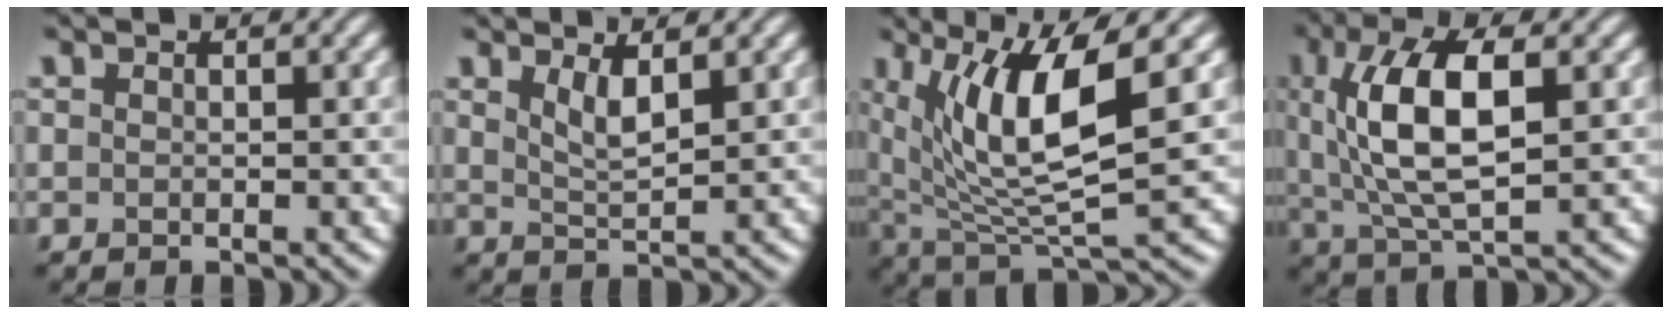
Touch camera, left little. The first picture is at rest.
{"total": 2.2, "force": [1.3, 0.5, 1.7], "torque": [-0.034, -0.007, 0.027]}
{"total": 9.5, "force": [2.9, 2.6, 8.7], "torque": [-0.161, -0.008, 0.059]}
{"total": 8.8, "force": [1.6, 3.4, 7.9], "torque": [-0.154, 0.006, 0.027]}